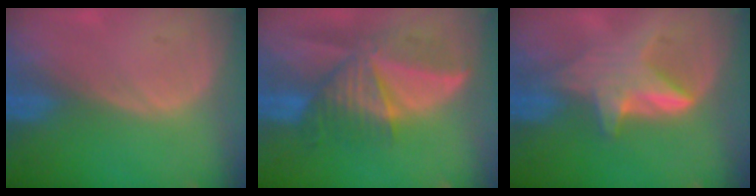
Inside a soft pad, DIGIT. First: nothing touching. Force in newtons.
{"total": 9.2, "press": 8.3, "slide": 4.0}
{"total": 6.0, "press": 5.7, "slide": 1.9}